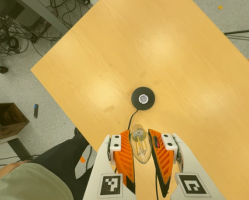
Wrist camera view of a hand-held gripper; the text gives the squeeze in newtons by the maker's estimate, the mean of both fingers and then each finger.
{"total": 22.6, "left": 25.7, "right": 19.6}